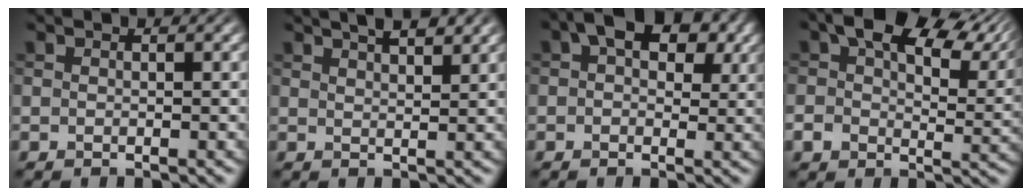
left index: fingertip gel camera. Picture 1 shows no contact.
{"total": 4.4, "force": [3.1, 1.4, 2.8], "torque": [-0.017, 0.016, 0.027]}
{"total": 6.9, "force": [3.0, 4.1, 4.7], "torque": [-0.060, 0.014, 0.028]}
{"total": 10.1, "force": [4.7, 5.8, 6.9], "torque": [-0.103, 0.002, 0.081]}